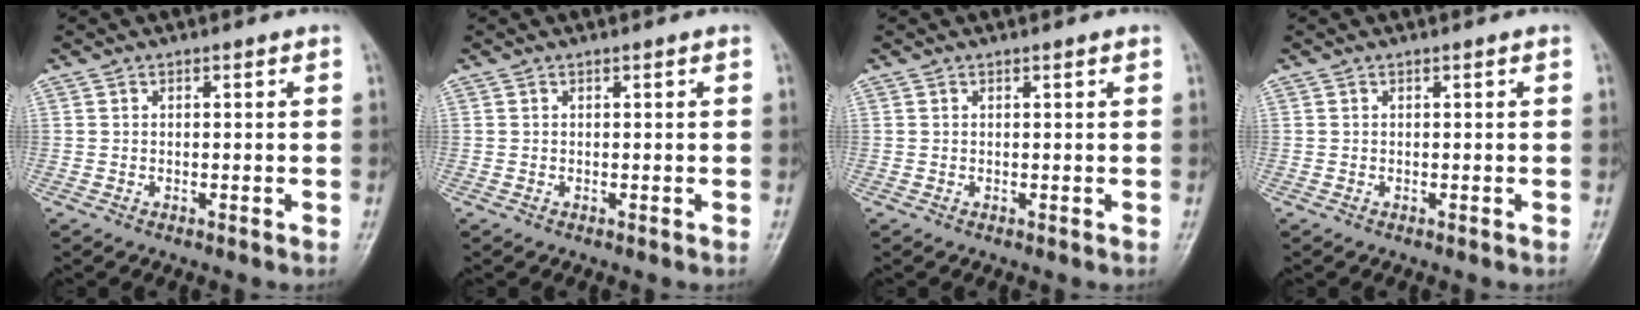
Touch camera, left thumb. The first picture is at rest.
{"total": 0.0}
{"total": 0.5, "force": [0.3, 0.0, 0.4], "torque": [-0.008, -0.001, 0.004]}
{"total": 0.0}